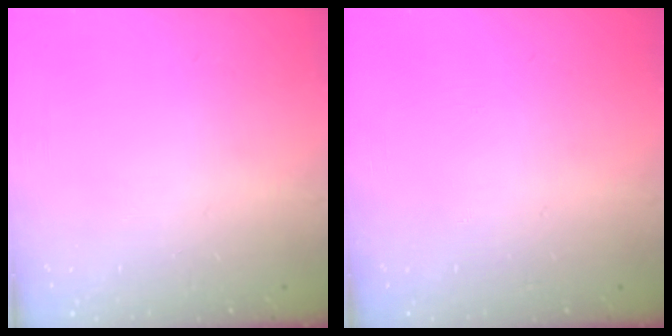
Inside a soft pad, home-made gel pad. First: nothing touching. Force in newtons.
{"total": 0.0}